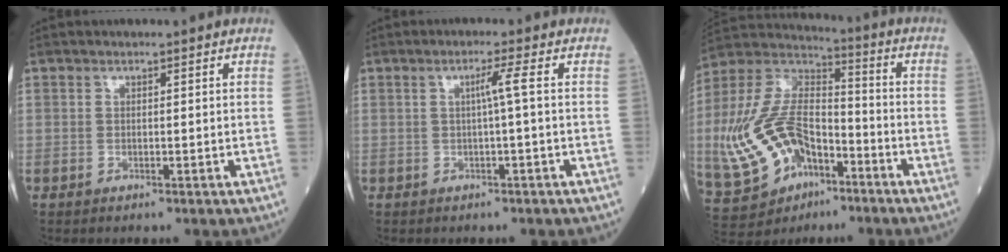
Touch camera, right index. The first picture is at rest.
{"total": 2.2, "force": [-0.1, -0.7, 2.0], "torque": [-0.035, 0.002, -0.001]}
{"total": 18.2, "force": [-6.1, 10.8, 13.4], "torque": [-0.304, 0.021, -0.103]}